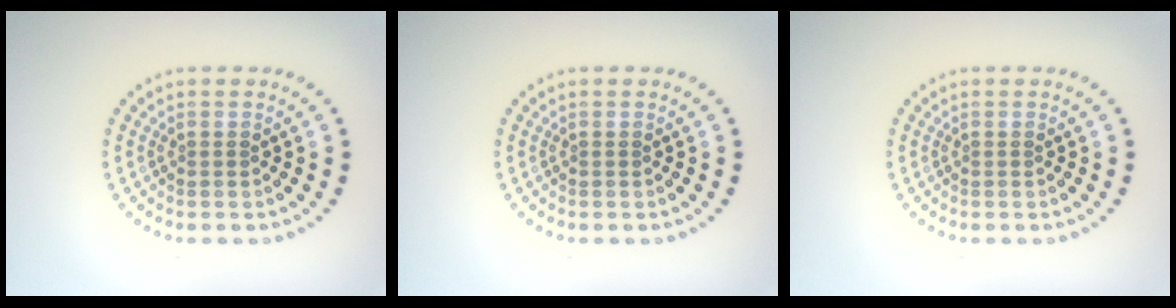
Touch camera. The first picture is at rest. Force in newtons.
{"total": 0.0}
{"total": 0.0}